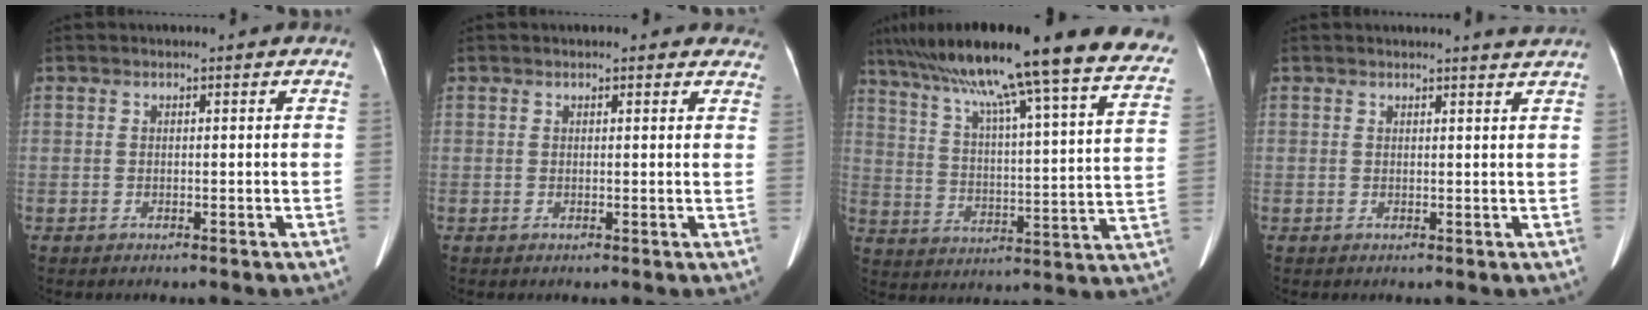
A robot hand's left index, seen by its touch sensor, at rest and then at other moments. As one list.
[{"total": 3.7, "force": [3.2, 1.6, 1.2], "torque": [0.006, 0.007, 0.020]}, {"total": 33.0, "force": [27.5, 1.1, 18.2], "torque": [-0.251, -0.043, 0.364]}, {"total": 1.9, "force": [1.7, -0.6, 0.3], "torque": [-0.011, -0.011, 0.018]}]